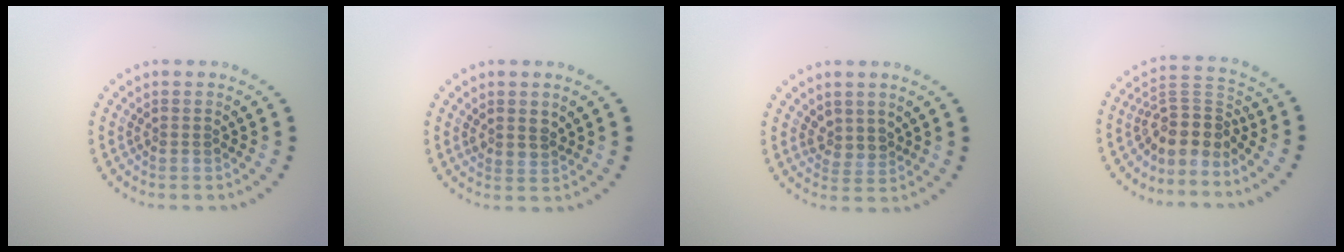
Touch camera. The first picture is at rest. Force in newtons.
{"total": 1.2, "press": 1.0, "slide": 0.7}
{"total": 1.8, "press": 1.4, "slide": 1.1}
{"total": 3.9, "press": 2.8, "slide": 2.7}